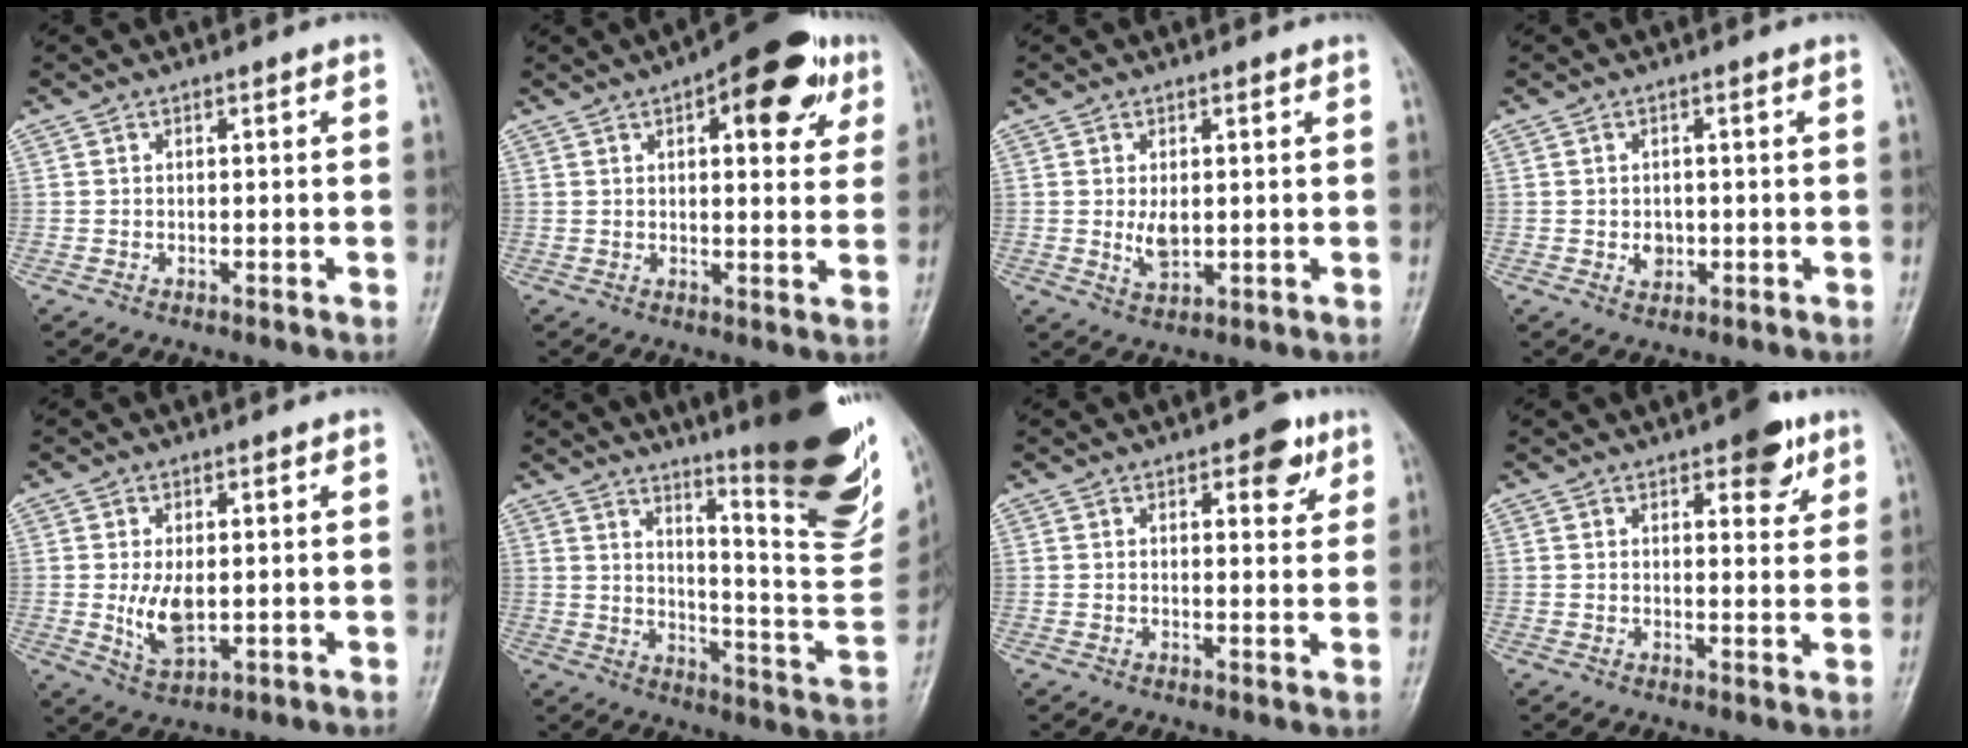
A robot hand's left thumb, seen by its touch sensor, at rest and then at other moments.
{"total": 14.5, "force": [6.6, 6.1, 11.4], "torque": [-0.106, -0.008, 0.078]}
{"total": 3.7, "force": [0.3, 2.1, 3.0], "torque": [-0.046, -0.010, 0.012]}
{"total": 2.5, "force": [-0.4, 2.1, 1.4], "torque": [-0.010, 0.001, -0.001]}
{"total": 5.7, "force": [0.1, 3.2, 4.8], "torque": [-0.081, -0.014, 0.011]}
{"total": 26.3, "force": [16.6, 4.1, 20.0], "torque": [-0.255, -0.107, 0.231]}
{"total": 5.4, "force": [2.9, 2.6, 3.8], "torque": [-0.027, -0.011, 0.030]}
{"total": 6.7, "force": [3.9, 2.9, 4.6], "torque": [-0.034, -0.017, 0.045]}